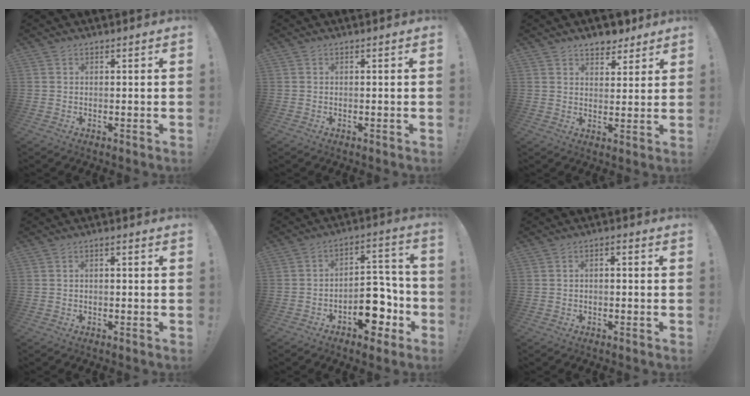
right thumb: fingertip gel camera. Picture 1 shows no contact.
{"total": 0.0}
{"total": 6.5, "force": [5.4, 3.2, 1.6], "torque": [-0.004, -0.039, 0.098]}
{"total": 1.1, "force": [-0.6, 0.4, 0.9], "torque": [-0.014, 0.004, -0.011]}
{"total": 14.0, "force": [-6.1, 8.9, 8.8], "torque": [-0.077, 0.053, -0.090]}
{"total": 1.8, "force": [-1.3, 0.7, 1.0], "torque": [-0.014, 0.007, -0.023]}